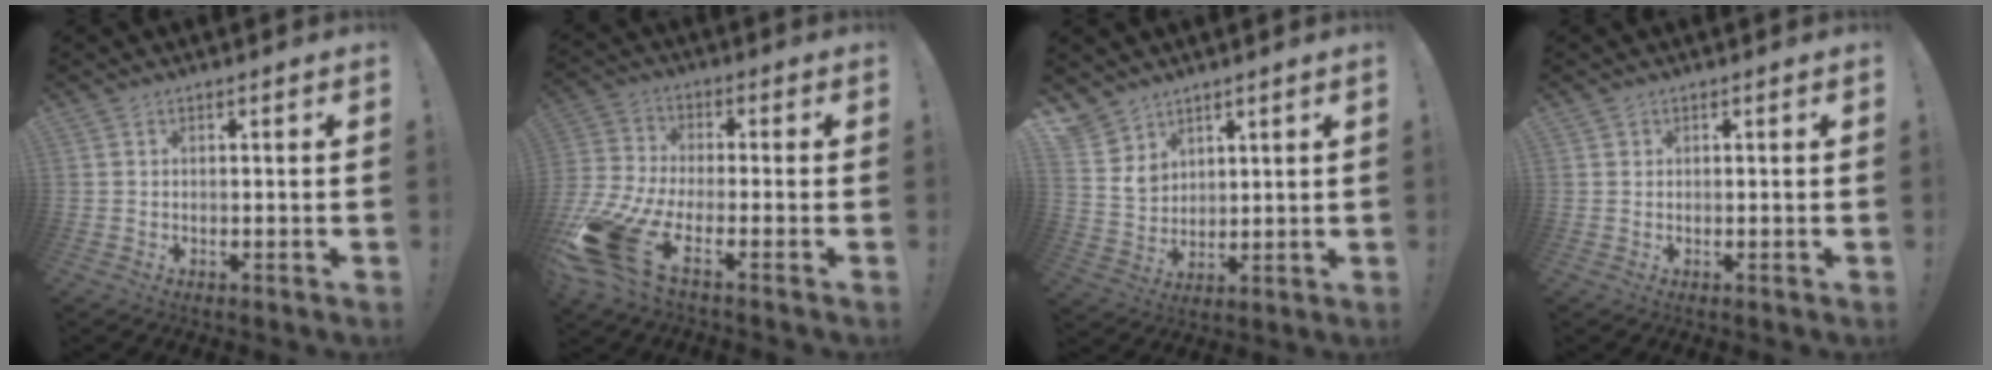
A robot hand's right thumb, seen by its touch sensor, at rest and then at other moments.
{"total": 15.0, "force": [-7.5, 5.6, 11.8], "torque": [-0.245, 0.029, -0.130]}
{"total": 7.4, "force": [5.0, 5.4, 0.3], "torque": [-0.011, -0.047, 0.100]}
{"total": 0.7, "force": [0.4, 0.6, 0.0], "torque": [0.008, -0.001, 0.006]}